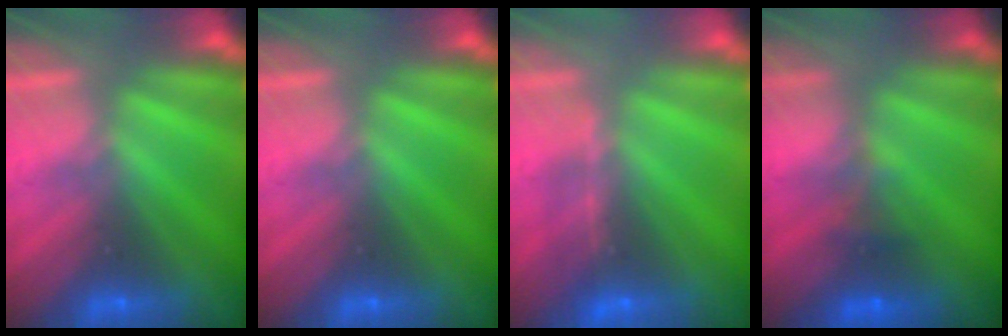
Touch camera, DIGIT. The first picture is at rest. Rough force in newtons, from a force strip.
{"total": 0.0}
{"total": 1.1}
{"total": 4.3}